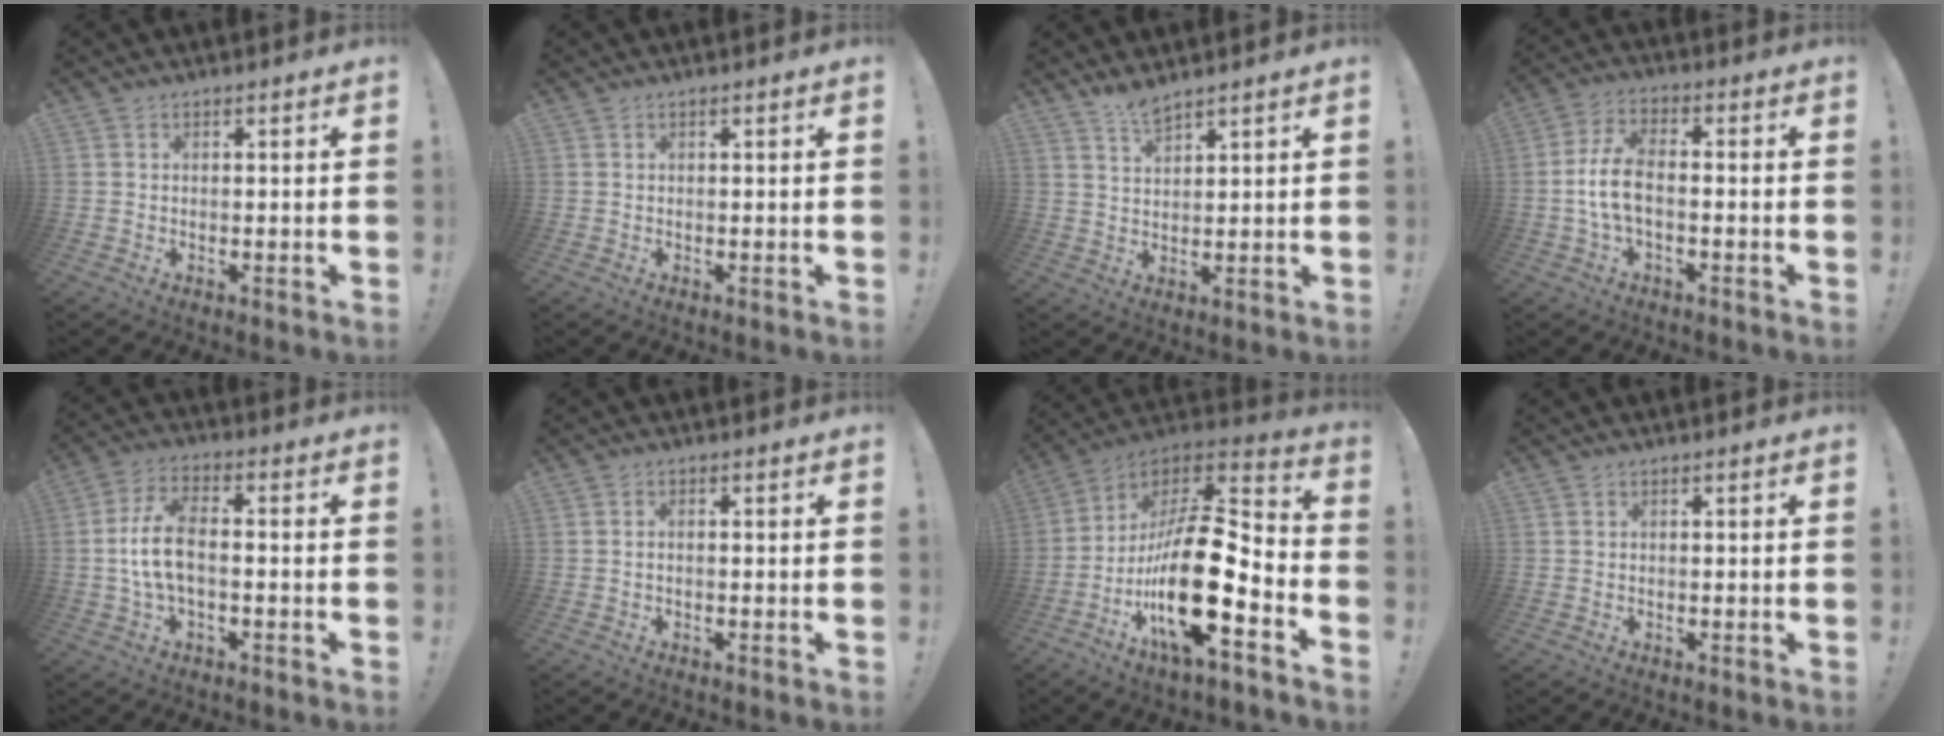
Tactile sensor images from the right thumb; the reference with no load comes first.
{"total": 0.0}
{"total": 4.3, "force": [3.9, 0.7, 1.8], "torque": [-0.029, -0.026, 0.068]}
{"total": 8.9, "force": [-1.8, 4.1, 7.7], "torque": [-0.160, 0.005, -0.032]}
{"total": 9.9, "force": [-1.1, 4.6, 8.7], "torque": [-0.179, 0.007, -0.018]}
{"total": 0.9, "force": [-0.6, 0.1, 0.6], "torque": [-0.013, 0.002, -0.010]}
{"total": 23.9, "force": [-7.6, 7.2, 21.5], "torque": [-0.401, 0.023, -0.132]}
{"total": 0.0}